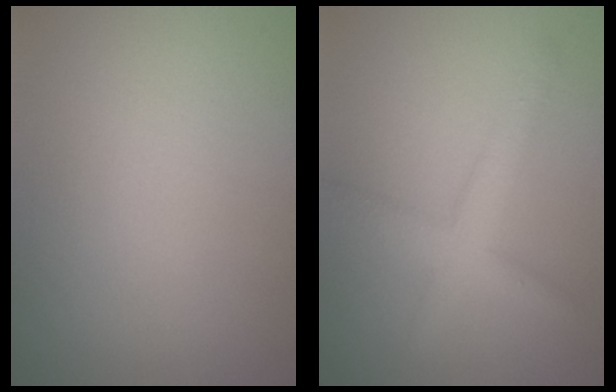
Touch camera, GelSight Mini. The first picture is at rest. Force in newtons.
{"total": 3.0, "press": 3.0, "slide": 0.1}